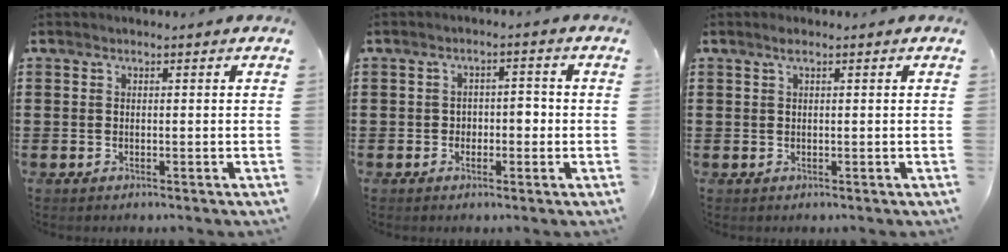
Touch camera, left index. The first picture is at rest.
{"total": 2.6, "force": [-0.8, 1.7, 1.9], "torque": [-0.031, 0.002, -0.022]}
{"total": 0.9, "force": [0.5, 0.1, 0.8], "torque": [-0.016, 0.002, 0.009]}